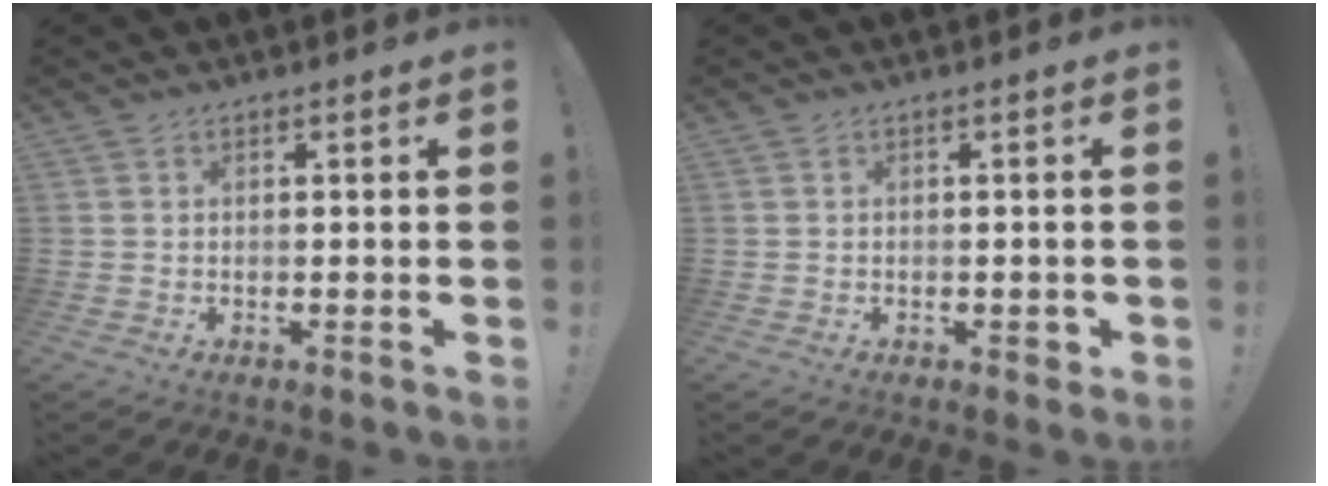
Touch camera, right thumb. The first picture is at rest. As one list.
[{"total": 2.0, "force": [-0.4, 1.4, 1.3], "torque": [-0.011, 0.002, -0.005]}]